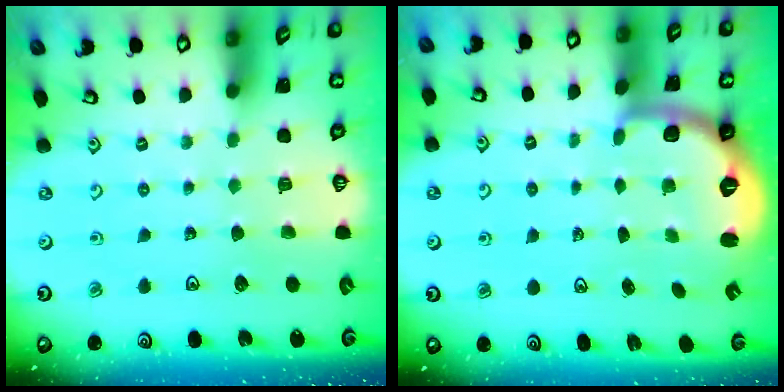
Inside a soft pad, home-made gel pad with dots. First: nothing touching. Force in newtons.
{"total": 2.8, "press": 1.9, "slide": 2.0}